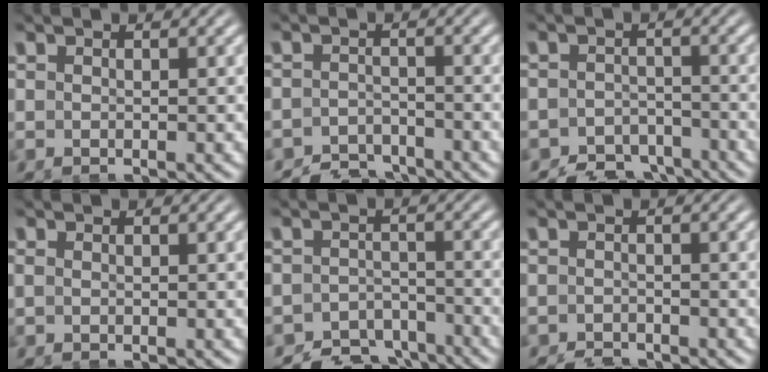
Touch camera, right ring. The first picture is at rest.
{"total": 5.5, "force": [-5.2, 1.7, 0.1], "torque": [0.018, -0.021, -0.093]}
{"total": 7.7, "force": [-6.6, 3.8, 1.0], "torque": [0.010, -0.022, -0.117]}
{"total": 0.7, "force": [-0.4, 0.6, 0.1], "torque": [-0.012, -0.008, -0.006]}
{"total": 7.9, "force": [-6.9, 3.6, 1.2], "torque": [0.007, -0.023, -0.122]}
{"total": 2.7, "force": [-2.6, 0.4, -0.4], "torque": [0.011, -0.018, -0.045]}